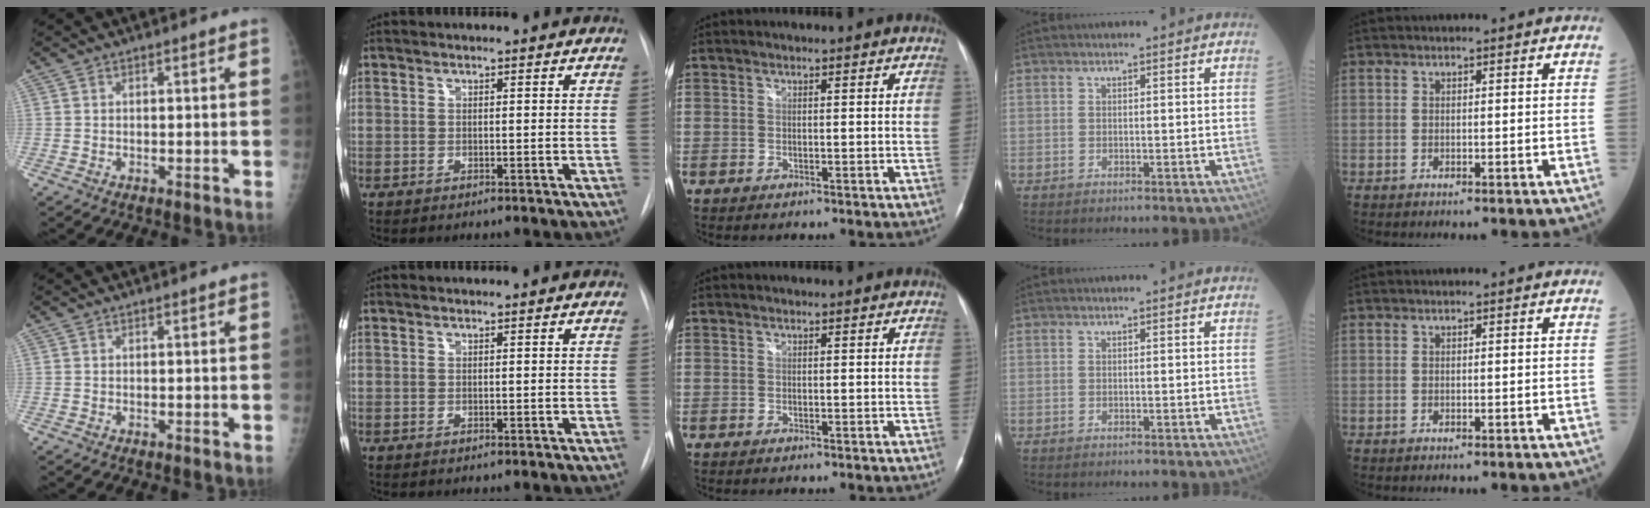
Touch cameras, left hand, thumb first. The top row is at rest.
{}